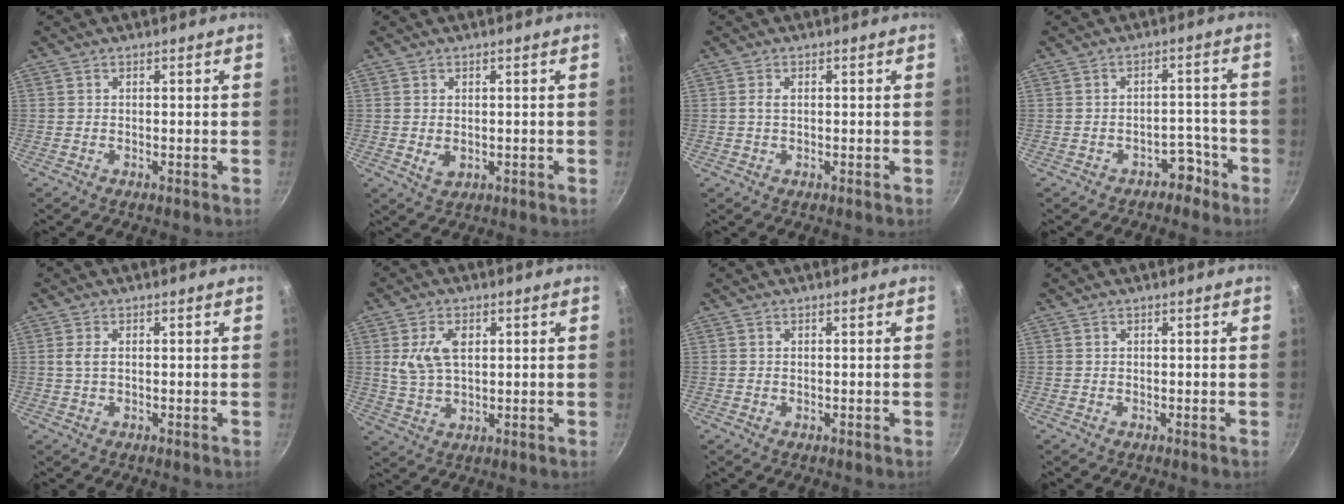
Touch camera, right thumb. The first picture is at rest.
{"total": 2.8, "force": [0.0, 2.0, 2.0], "torque": [-0.033, -0.007, 0.004]}
{"total": 1.5, "force": [0.1, 0.9, 1.2], "torque": [-0.024, 0.004, 0.000]}
{"total": 4.5, "force": [-3.1, 2.8, 1.6], "torque": [0.015, 0.050, -0.027]}
{"total": 1.8, "force": [0.1, 0.9, 1.6], "torque": [-0.037, 0.003, 0.000]}
{"total": 7.8, "force": [1.8, 4.8, 5.8], "torque": [-0.103, -0.006, 0.034]}
{"total": 0.0}
{"total": 0.0}